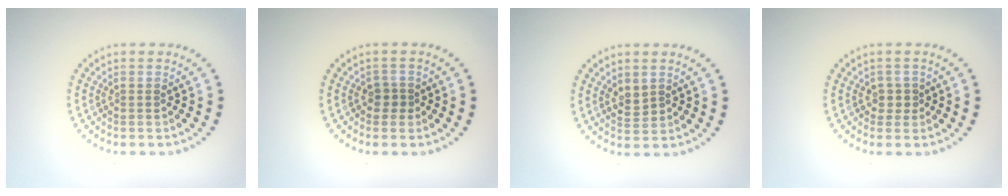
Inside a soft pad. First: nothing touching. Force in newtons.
{"total": 1.3, "press": 1.1, "slide": 0.6}
{"total": 1.6, "press": 1.5, "slide": 0.8}
{"total": 1.4, "press": 1.2, "slide": 0.8}